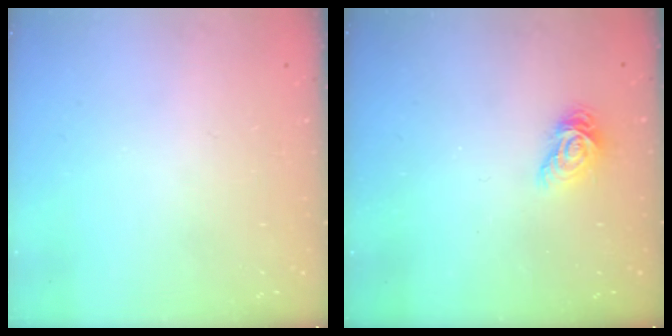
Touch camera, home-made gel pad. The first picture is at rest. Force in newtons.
{"total": 7.6, "press": 7.6, "slide": 0.0}